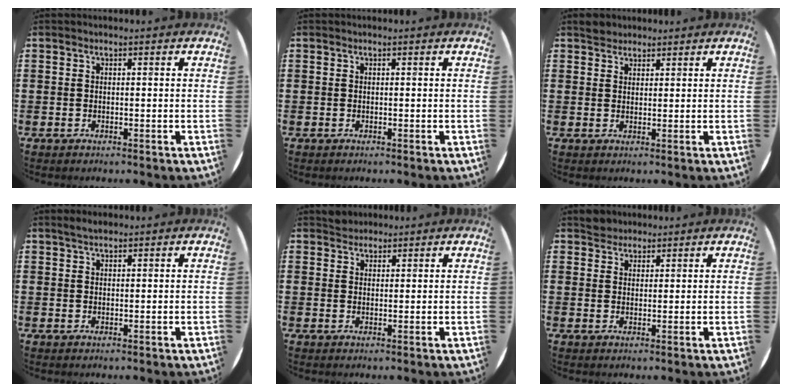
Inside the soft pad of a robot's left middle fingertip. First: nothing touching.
{"total": 0.0}
{"total": 2.0, "force": [1.8, 0.8, -0.2], "torque": [0.009, 0.002, 0.035]}
{"total": 1.4, "force": [1.3, 0.3, 0.5], "torque": [-0.010, 0.003, 0.023]}
{"total": 1.9, "force": [1.8, 0.7, -0.3], "torque": [0.010, 0.002, 0.034]}
{"total": 2.3, "force": [2.1, 0.9, -0.2], "torque": [0.007, 0.003, 0.041]}